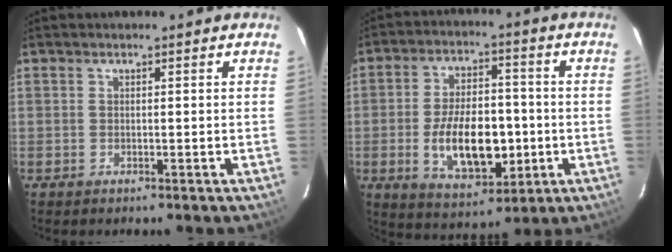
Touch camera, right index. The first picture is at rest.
{"total": 14.3, "force": [-2.7, 7.6, 11.8], "torque": [-0.223, 0.004, -0.029]}